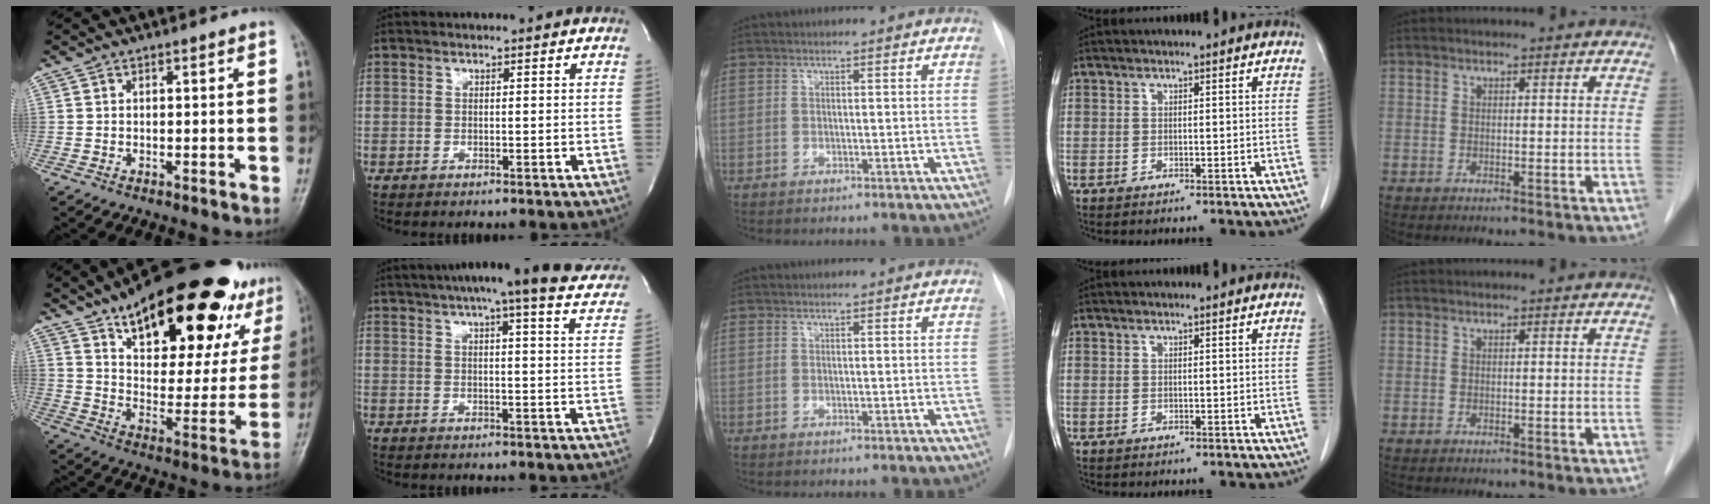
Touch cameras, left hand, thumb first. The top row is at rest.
{"thumb": {"total": 32.8, "force": [20.7, 13.3, 21.6], "torque": [-0.274, -0.055, 0.309]}, "index": {"total": 24.1, "force": [20.8, 2.2, 11.8], "torque": [-0.175, -0.016, 0.244]}}